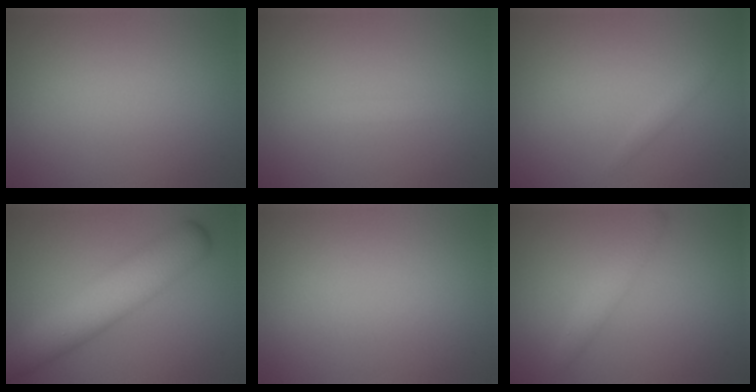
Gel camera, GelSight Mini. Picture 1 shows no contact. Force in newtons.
{"total": 0.6, "press": 0.6, "slide": 0.1}
{"total": 0.8, "press": 0.8, "slide": 0.0}
{"total": 7.0, "press": 7.0, "slide": 0.2}
{"total": 0.0}
{"total": 2.1, "press": 2.1, "slide": 0.0}